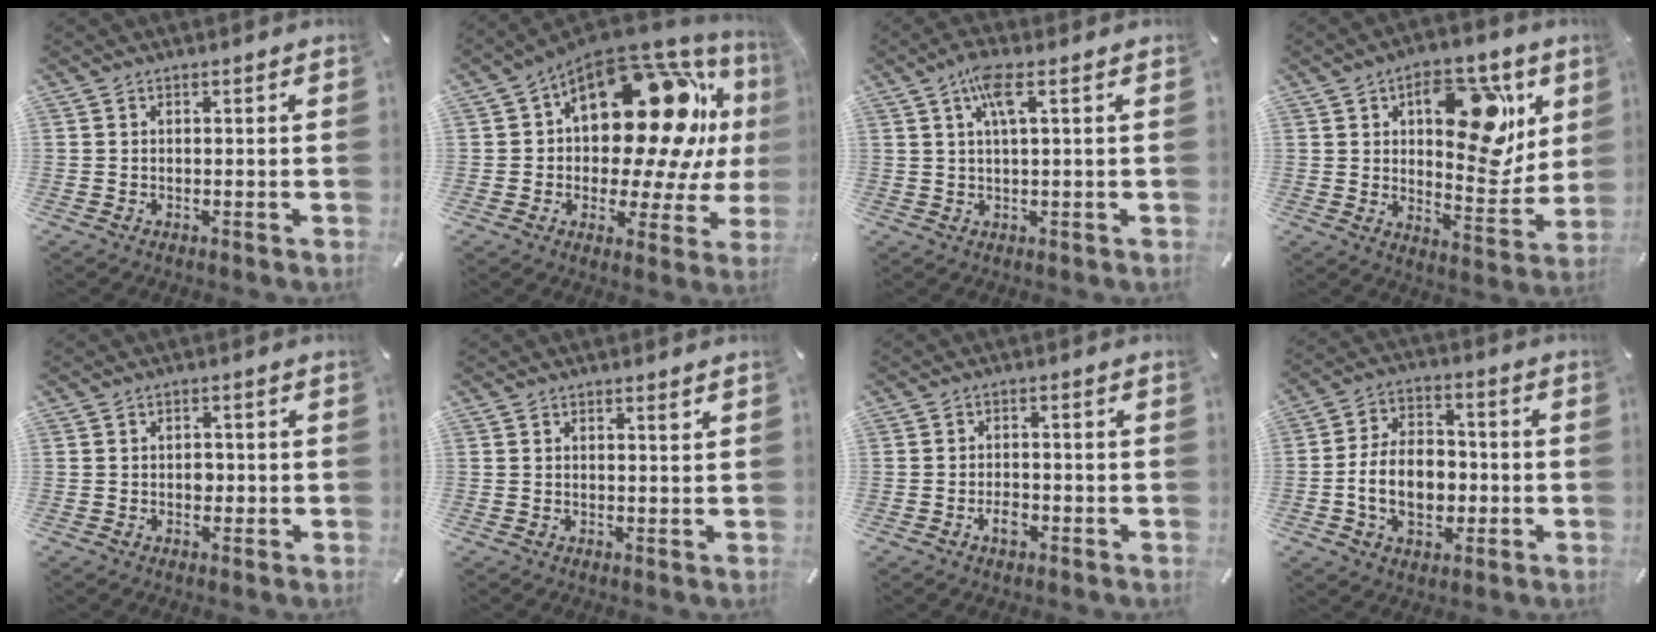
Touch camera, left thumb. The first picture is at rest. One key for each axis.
{"total": 25.8, "fx": 6.8, "fy": 13.7, "fz": 20.8, "tx": -0.307, "ty": -0.056, "tz": 0.118}
{"total": 5.8, "fx": 2.2, "fy": 1.0, "fz": 5.3, "tx": -0.109, "ty": 0.004, "tz": 0.035}
{"total": 19.3, "fx": 8.2, "fy": 10.4, "fz": 14.1, "tx": -0.163, "ty": -0.043, "tz": 0.130}
{"total": 2.2, "fx": -0.4, "fy": 1.7, "fz": 1.3, "tx": -0.018, "ty": 0.001, "tz": -0.011}
{"total": 1.2, "fx": 0.9, "fy": 0.1, "fz": 0.8, "tx": -0.015, "ty": -0.001, "tz": 0.015}
{"total": 3.1, "fx": -1.6, "fy": 1.8, "fz": 2.0, "tx": -0.042, "ty": 0.005, "tz": -0.030}
{"total": 12.0, "fx": -2.7, "fy": 8.7, "fz": 7.8, "tx": -0.151, "ty": 0.013, "tz": -0.047}